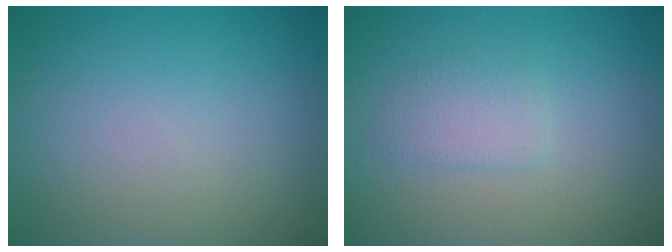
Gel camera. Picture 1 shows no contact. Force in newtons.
{"total": 1.8, "press": 1.8, "slide": 0.1}